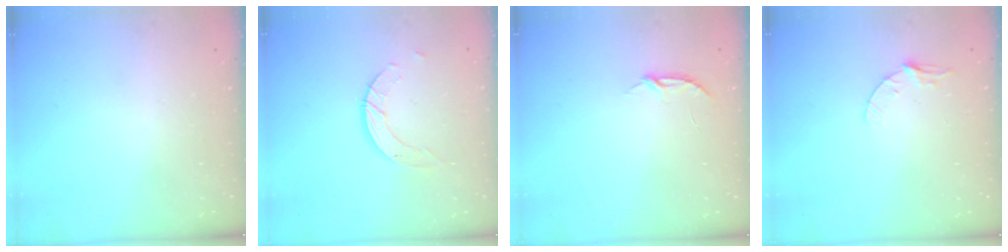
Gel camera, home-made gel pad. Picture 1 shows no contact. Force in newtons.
{"total": 5.9, "press": 5.9, "slide": 0.5}
{"total": 3.4, "press": 3.4, "slide": 0.1}
{"total": 3.9, "press": 3.9, "slide": 0.4}